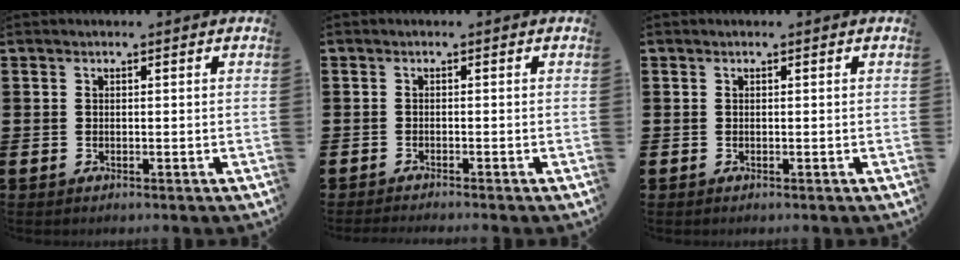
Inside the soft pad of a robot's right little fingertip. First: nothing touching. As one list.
[{"total": 0.7, "force": [-0.6, -0.1, 0.1], "torque": [-0.002, -0.002, -0.013]}, {"total": 0.0}]